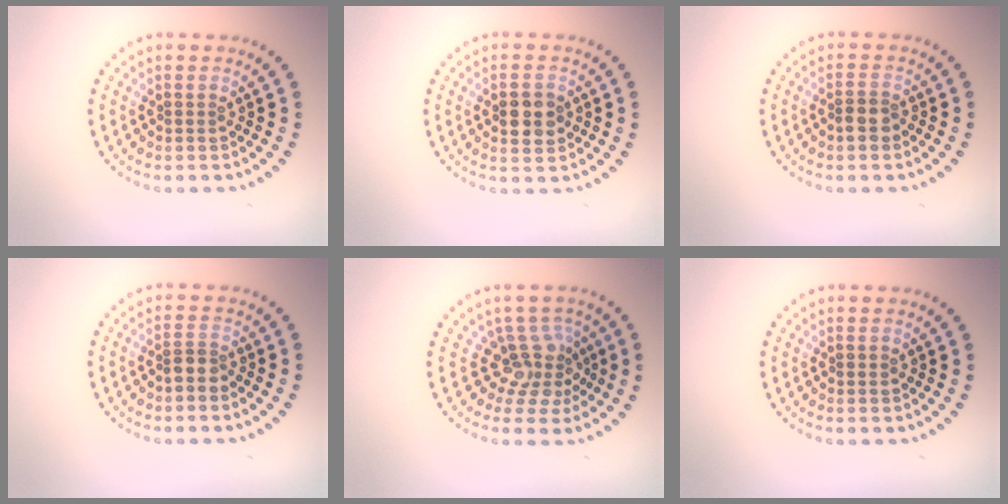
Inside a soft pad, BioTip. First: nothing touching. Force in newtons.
{"total": 3.3, "press": 3.3, "slide": 0.2}
{"total": 1.9, "press": 1.7, "slide": 0.8}
{"total": 1.8, "press": 1.5, "slide": 1.0}
{"total": 3.6, "press": 2.6, "slide": 2.5}
{"total": 0.7, "press": 0.7, "slide": 0.0}